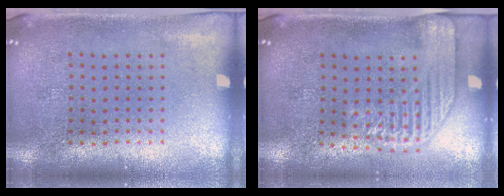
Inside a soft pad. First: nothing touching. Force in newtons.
{"total": 2.2, "press": 1.9, "slide": 1.0}